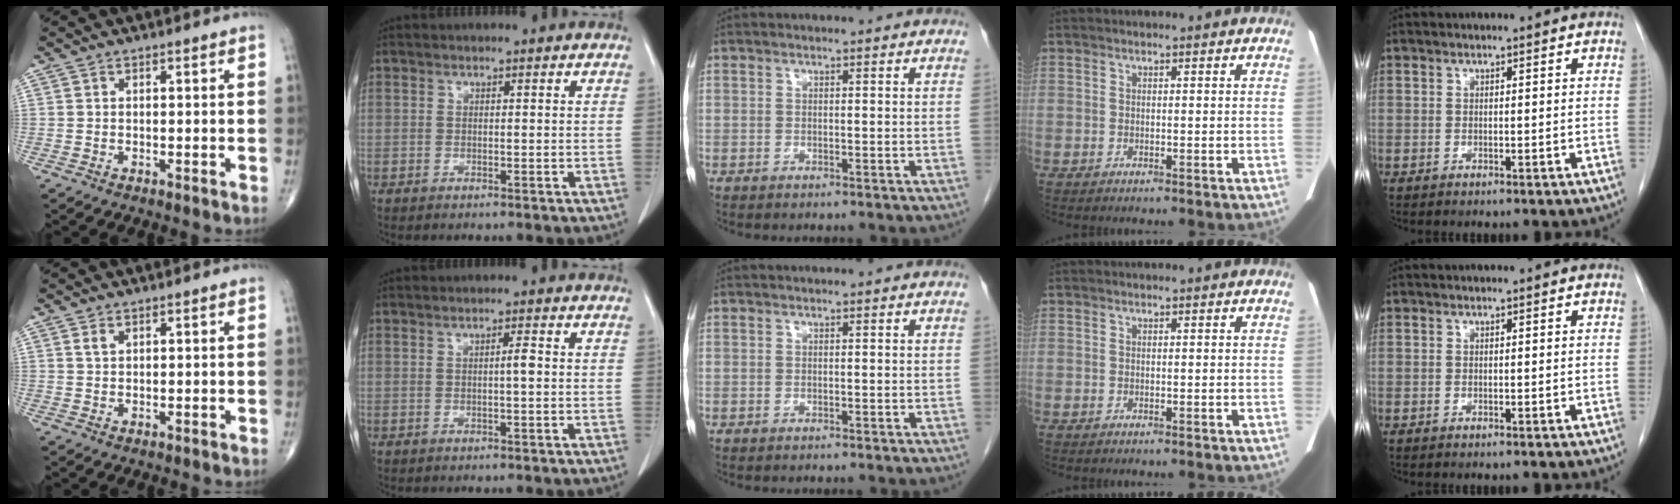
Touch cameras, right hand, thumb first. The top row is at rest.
{"thumb": {"total": 1.4, "force": [0.8, 0.8, 0.9], "torque": [-0.018, 0.003, 0.017]}, "index": {"total": 1.4, "force": [-0.1, 0.0, 1.4], "torque": [-0.024, 0.002, -0.001]}}